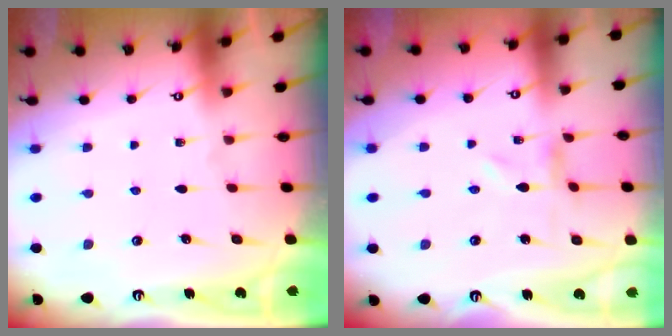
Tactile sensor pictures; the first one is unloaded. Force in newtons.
{"total": 0.0}